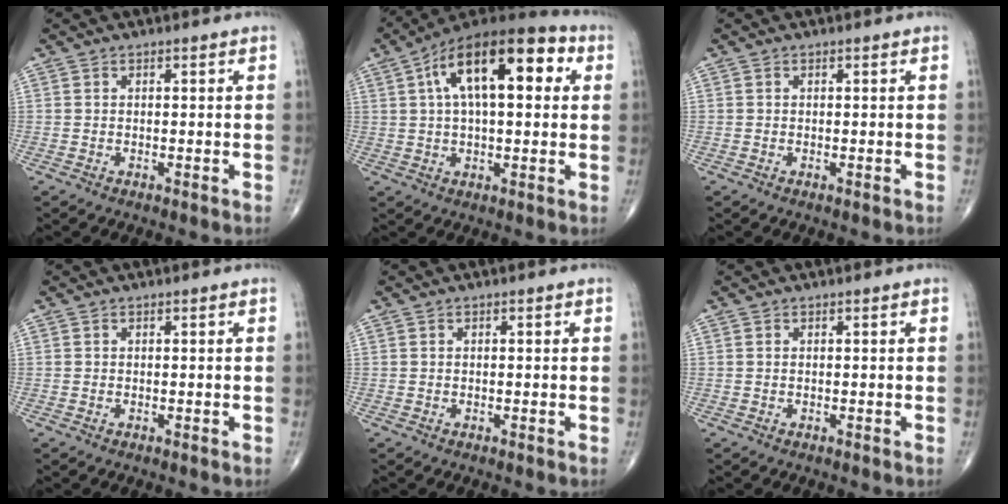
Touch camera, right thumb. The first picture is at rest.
{"total": 19.5, "force": [5.6, 8.7, 16.5], "torque": [-0.247, 0.026, 0.080]}
{"total": 0.0}
{"total": 0.0}
{"total": 0.0}
{"total": 0.0}